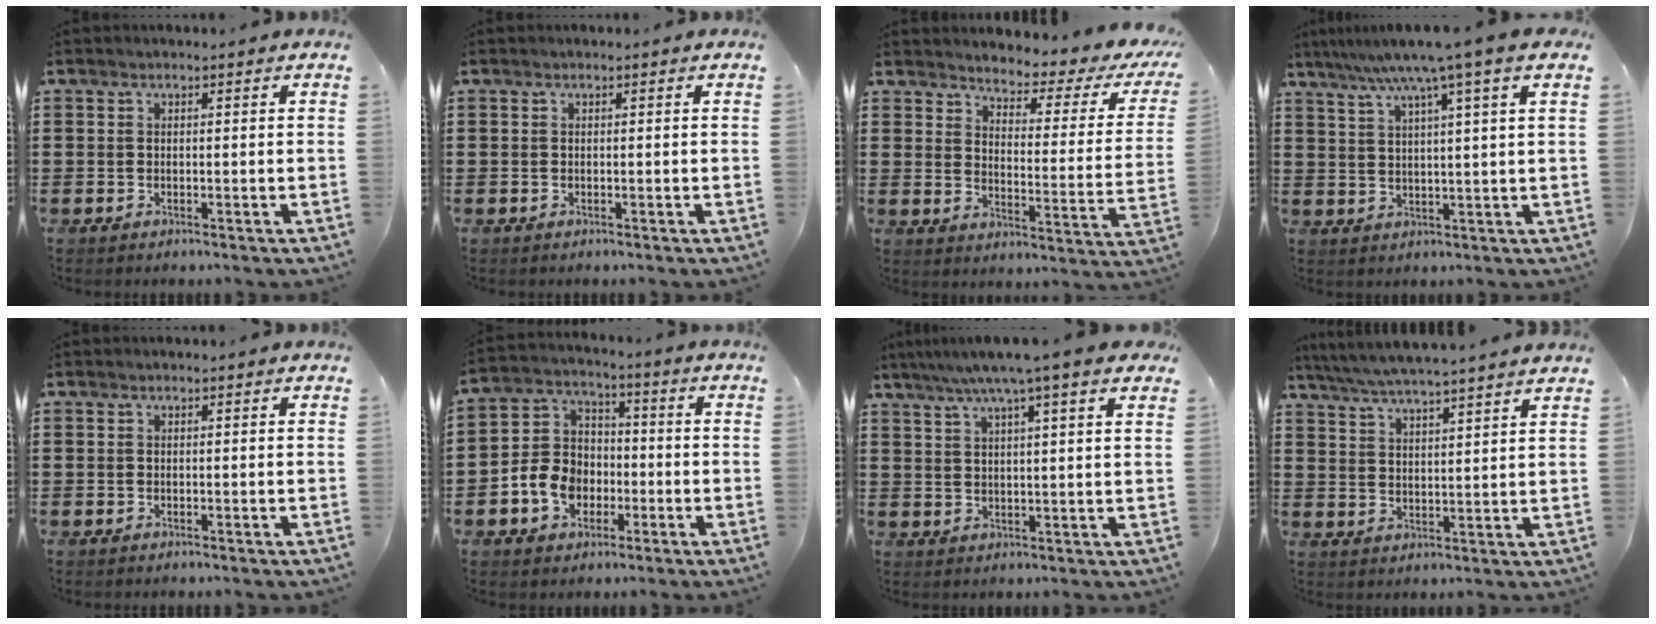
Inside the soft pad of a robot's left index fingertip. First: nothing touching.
{"total": 0.0}
{"total": 3.2, "force": [2.8, 0.4, 1.5], "torque": [-0.041, -0.029, 0.037]}
{"total": 7.3, "force": [4.8, -0.7, 5.5], "torque": [-0.121, -0.014, 0.075]}
{"total": 0.0}
{"total": 8.0, "force": [-2.9, 6.6, 3.5], "torque": [-0.098, 0.020, -0.058]}
{"total": 6.4, "force": [4.6, -0.1, 4.4], "torque": [-0.099, -0.011, 0.076]}
{"total": 5.0, "force": [4.8, -0.6, 1.4], "torque": [-0.046, -0.027, 0.083]}